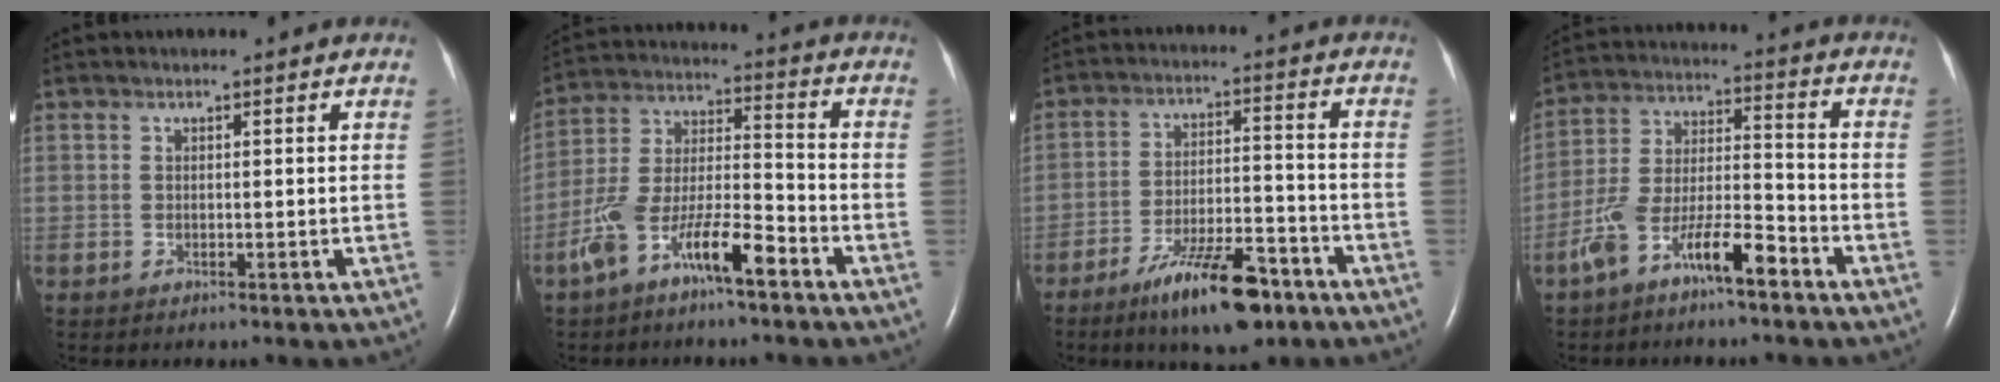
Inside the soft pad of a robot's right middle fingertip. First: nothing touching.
{"total": 11.0, "force": [-6.8, 2.3, 8.3], "torque": [-0.169, 0.008, -0.128]}
{"total": 12.0, "force": [-8.0, 3.0, 8.5], "torque": [-0.146, -0.006, -0.132]}
{"total": 10.2, "force": [-6.7, 2.2, 7.3], "torque": [-0.146, 0.012, -0.124]}